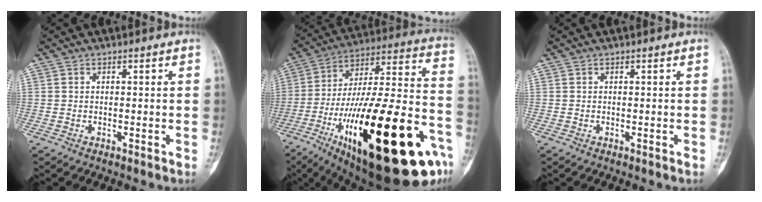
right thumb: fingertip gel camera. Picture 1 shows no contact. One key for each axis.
{"total": 40.7, "fx": -16.8, "fy": 11.9, "fz": 35.1, "tx": -0.505, "ty": 0.047, "tz": -0.259}
{"total": 0.0}